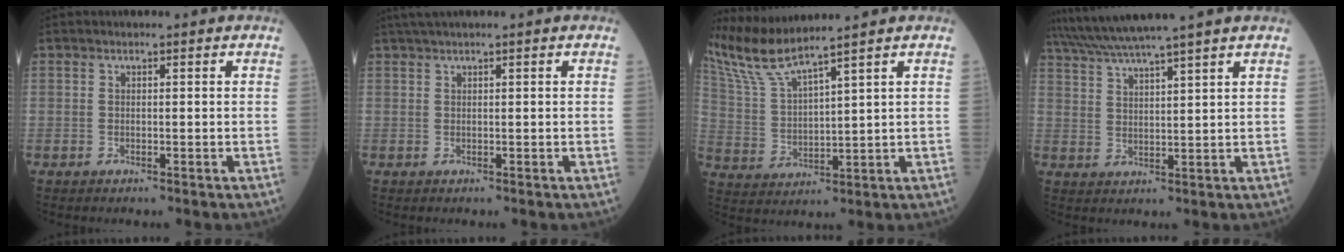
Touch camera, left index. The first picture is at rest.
{"total": 1.9, "force": [1.4, -0.3, 1.3], "torque": [-0.030, 0.017, 0.032]}
{"total": 7.8, "force": [7.1, -1.7, 2.8], "torque": [-0.079, -0.002, 0.156]}
{"total": 10.3, "force": [8.9, -1.9, 4.9], "torque": [-0.089, 0.019, 0.148]}